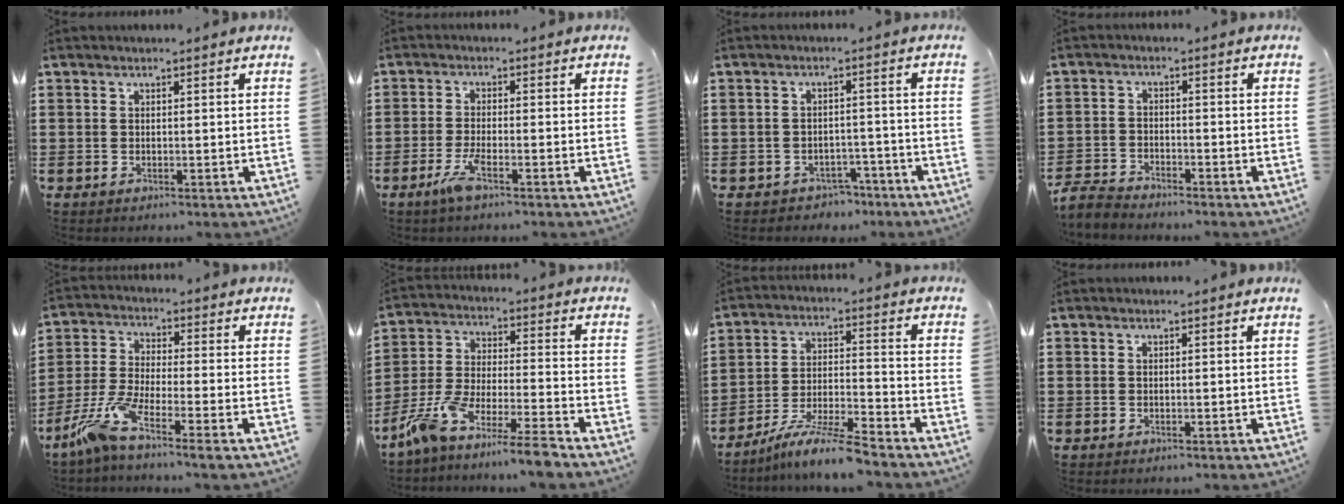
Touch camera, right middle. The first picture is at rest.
{"total": 3.8, "force": [-2.2, 0.4, 3.1], "torque": [-0.073, -0.009, -0.043]}
{"total": 2.5, "force": [-2.4, 0.8, 0.0], "torque": [-0.010, 0.002, -0.051]}
{"total": 3.2, "force": [-3.1, 0.5, 0.5], "torque": [-0.027, -0.003, -0.069]}
{"total": 7.0, "force": [-5.1, 0.9, 4.7], "torque": [-0.119, -0.015, -0.104]}
{"total": 8.9, "force": [-8.1, -0.7, 3.7], "torque": [-0.078, -0.003, -0.164]}
{"total": 8.2, "force": [-7.1, -0.2, 4.1], "torque": [-0.081, -0.006, -0.136]}
{"total": 0.0}